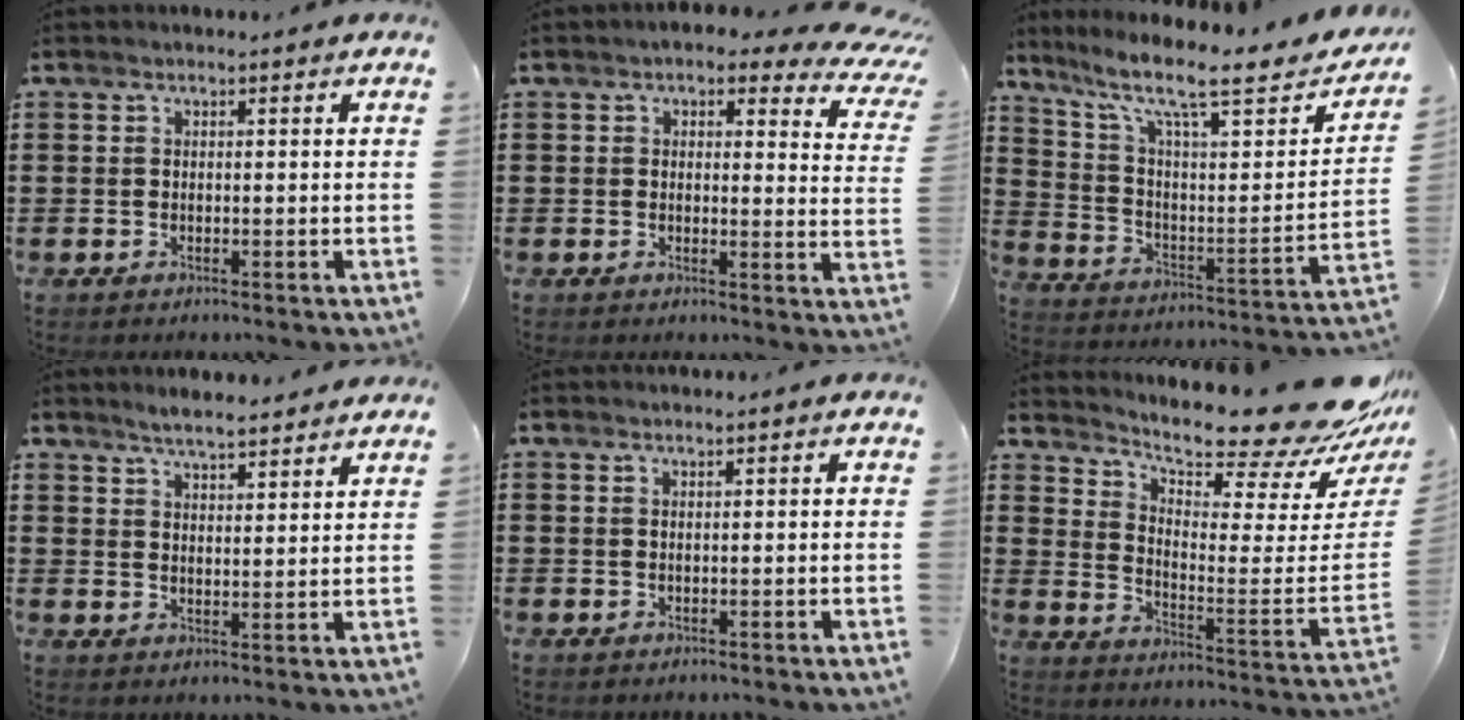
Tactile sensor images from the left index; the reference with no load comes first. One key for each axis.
{"total": 3.6, "fx": 2.4, "fy": 2.0, "fz": 1.8, "tx": -0.032, "ty": -0.007, "tz": 0.038}
{"total": 10.2, "fx": 7.3, "fy": 1.8, "fz": 6.9, "tx": -0.139, "ty": -0.051, "tz": 0.110}
{"total": 3.7, "fx": 3.7, "fy": 0.0, "fz": 0.5, "tx": -0.021, "ty": -0.010, "tz": 0.067}
{"total": 0.0}
{"total": 12.6, "fx": 11.0, "fy": 1.1, "fz": 6.0, "tx": -0.112, "ty": -0.095, "tz": 0.181}